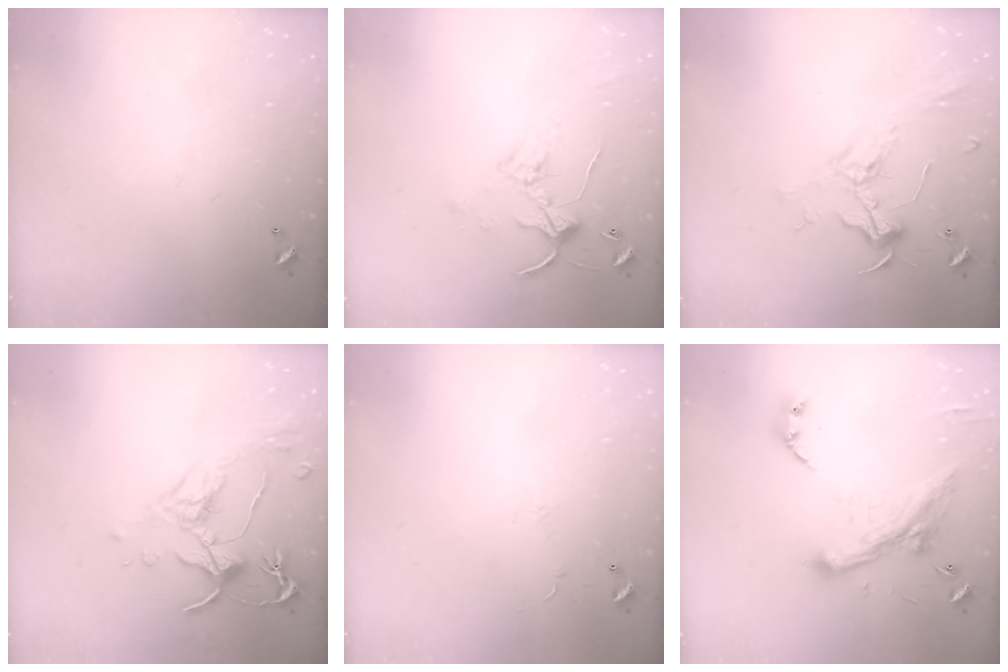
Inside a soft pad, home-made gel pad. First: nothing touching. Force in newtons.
{"total": 1.9, "press": 1.9, "slide": 0.6}
{"total": 2.3, "press": 2.2, "slide": 0.8}
{"total": 1.5, "press": 1.4, "slide": 0.6}
{"total": 6.3, "press": 6.3, "slide": 0.7}
{"total": 6.6, "press": 6.3, "slide": 1.8}